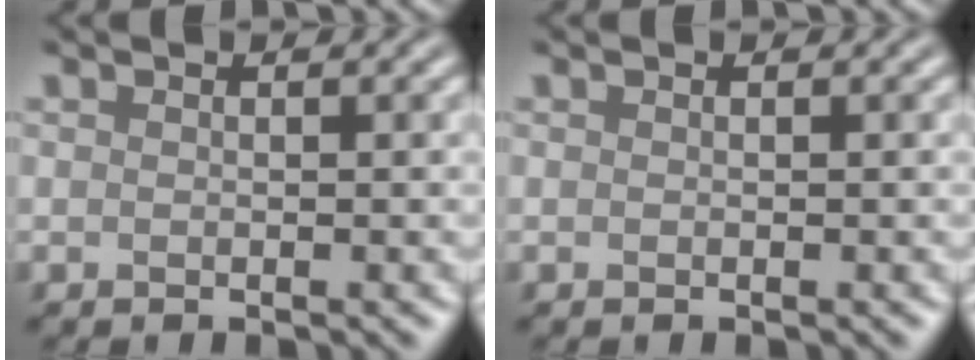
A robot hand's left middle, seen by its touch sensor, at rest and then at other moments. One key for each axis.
{"total": 0.0}